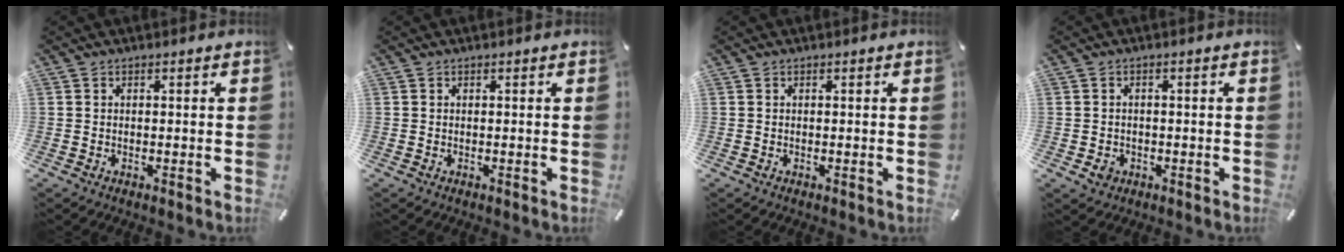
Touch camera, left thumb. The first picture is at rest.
{"total": 0.0}
{"total": 0.0}
{"total": 2.7, "force": [-0.9, 2.3, 1.2], "torque": [-0.021, 0.004, -0.017]}